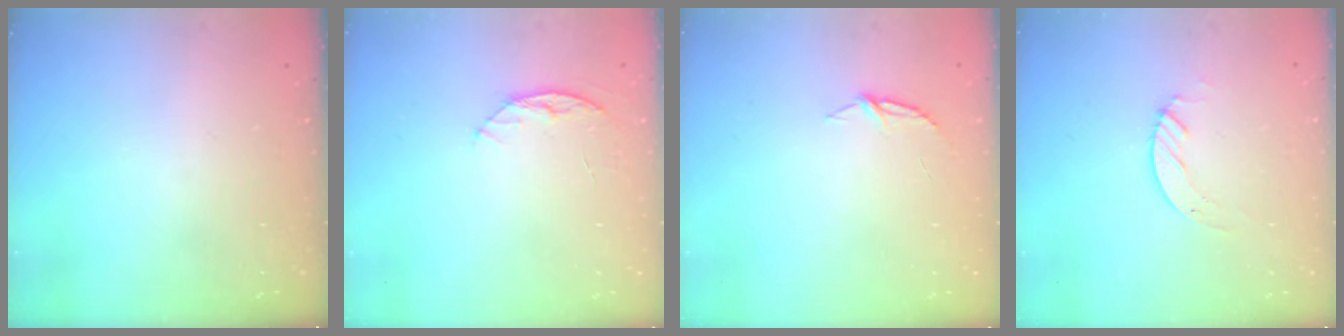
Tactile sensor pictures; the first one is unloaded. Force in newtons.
{"total": 5.6, "press": 5.6, "slide": 0.6}
{"total": 5.1, "press": 5.1, "slide": 0.5}
{"total": 2.4, "press": 2.4, "slide": 0.2}